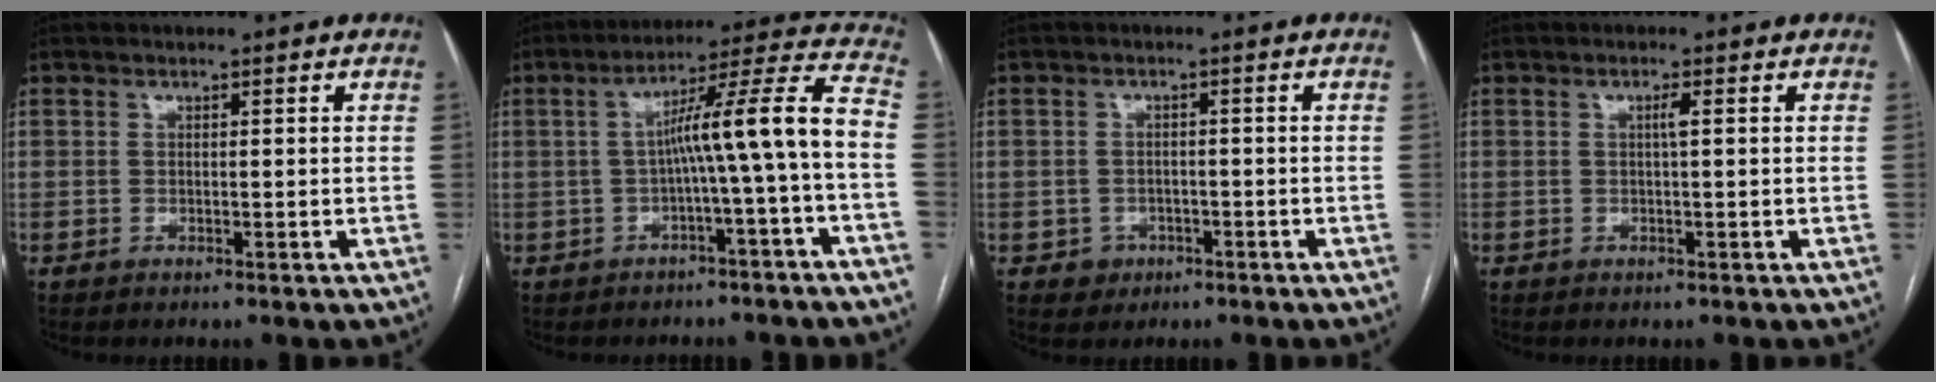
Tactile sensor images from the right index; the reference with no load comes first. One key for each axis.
{"total": 11.3, "fx": -2.0, "fy": -1.2, "fz": 11.1, "tx": -0.160, "ty": 0.034, "tz": -0.030}
{"total": 3.0, "fx": -1.3, "fy": 2.7, "fz": 0.3, "tx": 0.003, "ty": 0.012, "tz": -0.014}
{"total": 1.3, "fx": 0.2, "fy": -0.1, "fz": 1.2, "tx": -0.022, "ty": 0.002, "tz": 0.003}